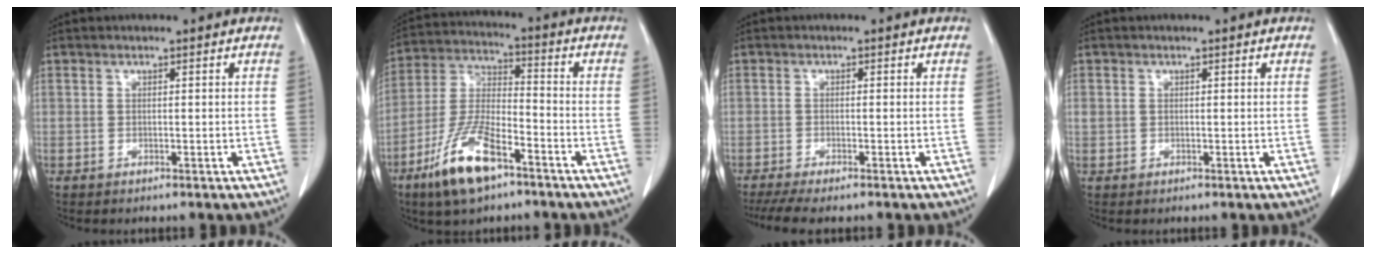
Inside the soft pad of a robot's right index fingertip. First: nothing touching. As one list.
[{"total": 12.8, "force": [-7.6, 3.8, 9.6], "torque": [-0.203, -0.010, -0.141]}, {"total": 6.3, "force": [-5.1, 0.7, 3.6], "torque": [-0.053, -0.013, -0.081]}, {"total": 1.3, "force": [0.1, 1.1, 0.5], "torque": [-0.011, 0.015, 0.007]}]